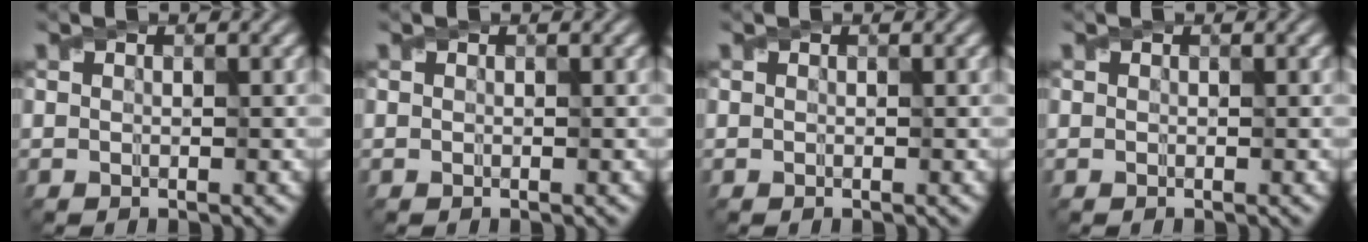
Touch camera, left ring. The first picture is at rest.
{"total": 0.0}
{"total": 0.0}
{"total": 0.0}